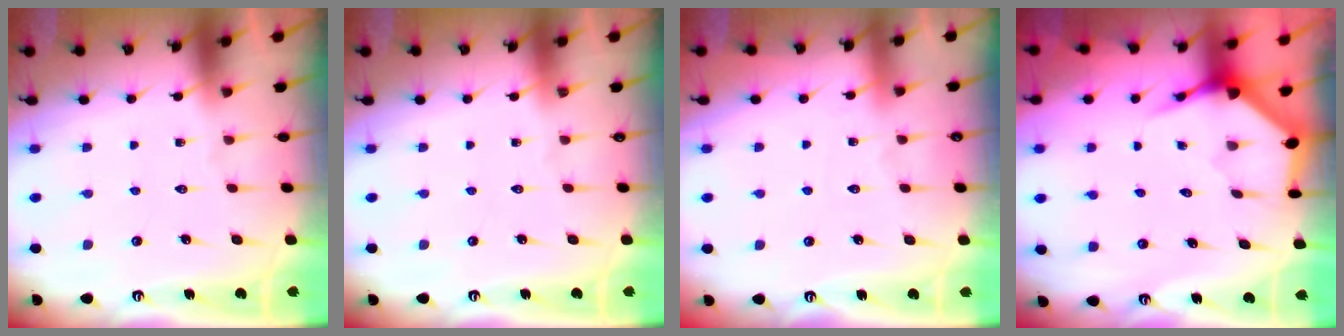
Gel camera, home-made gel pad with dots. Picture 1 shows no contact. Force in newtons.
{"total": 0.0}
{"total": 4.6, "press": 4.5, "slide": 0.7}
{"total": 4.0, "press": 3.9, "slide": 0.5}